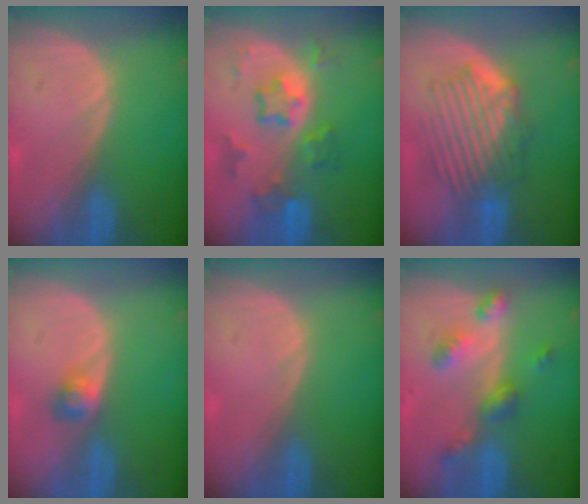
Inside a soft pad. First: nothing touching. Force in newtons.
{"total": 7.2, "press": 6.5, "slide": 3.2}
{"total": 9.0, "press": 8.2, "slide": 3.6}
{"total": 2.5, "press": 2.4, "slide": 0.7}
{"total": 0.0}
{"total": 6.2, "press": 5.5, "slide": 3.0}